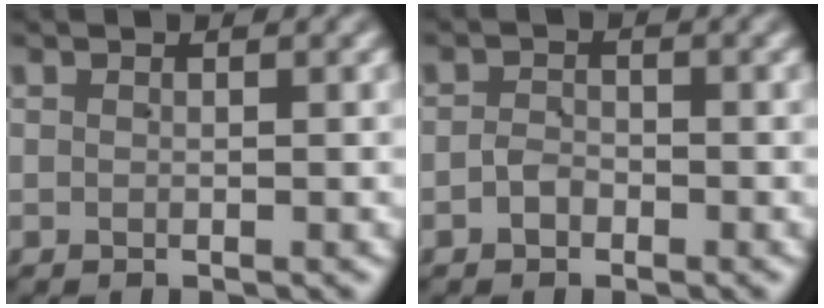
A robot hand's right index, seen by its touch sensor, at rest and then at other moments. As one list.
[{"total": 1.5, "force": [-1.2, 0.9, -0.1], "torque": [0.004, 0.003, -0.023]}]